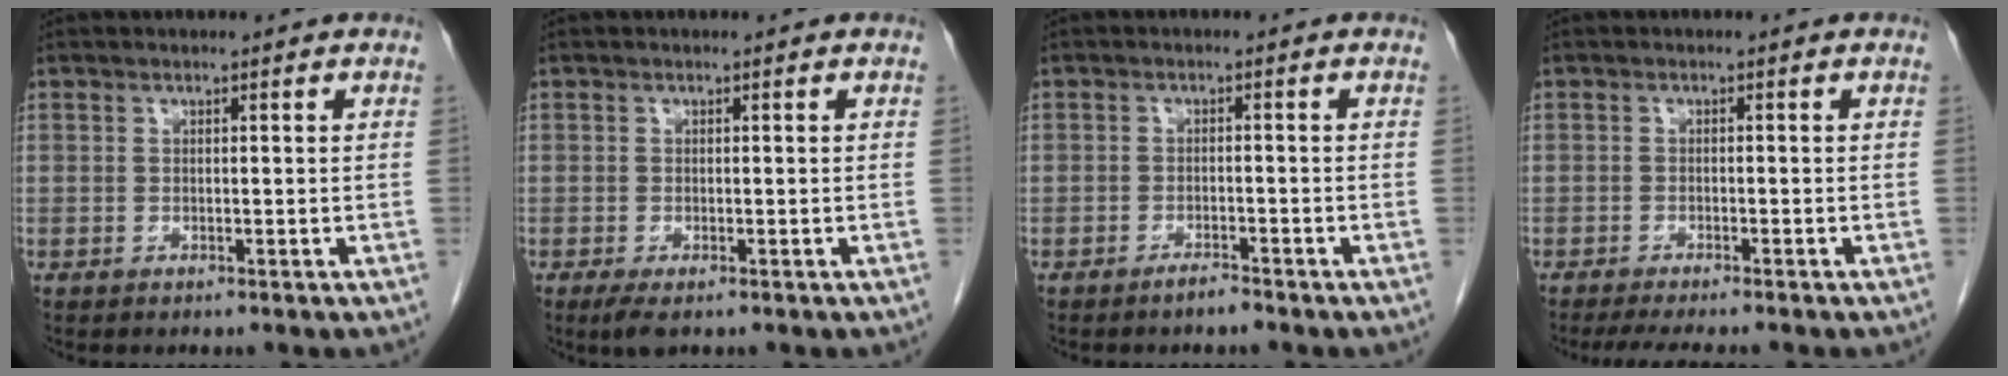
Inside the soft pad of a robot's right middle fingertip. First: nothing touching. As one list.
[{"total": 2.1, "force": [-1.3, 0.7, 1.6], "torque": [-0.031, -0.006, -0.018]}, {"total": 1.7, "force": [-1.5, 0.2, 0.7], "torque": [-0.014, -0.001, -0.026]}, {"total": 5.9, "force": [-5.0, 0.4, 3.1], "torque": [-0.039, -0.012, -0.076]}]